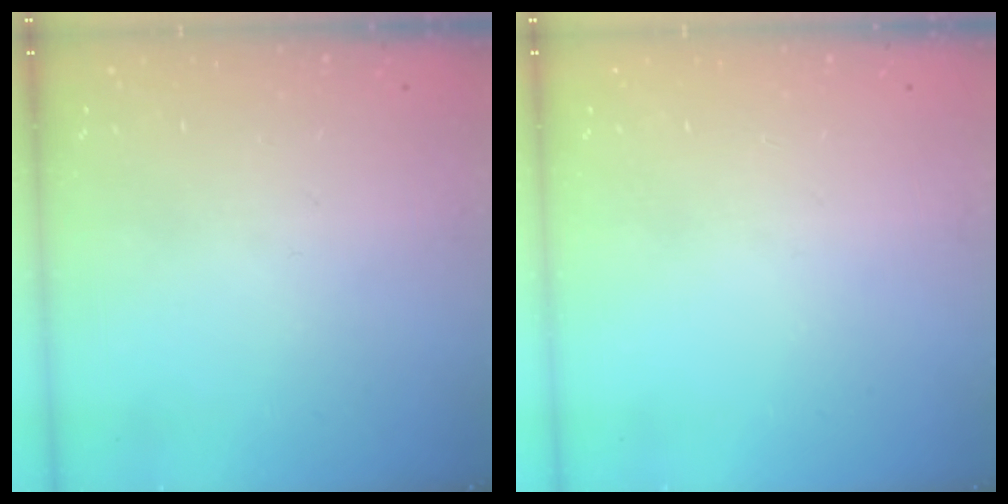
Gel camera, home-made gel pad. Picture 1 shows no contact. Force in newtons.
{"total": 0.0}